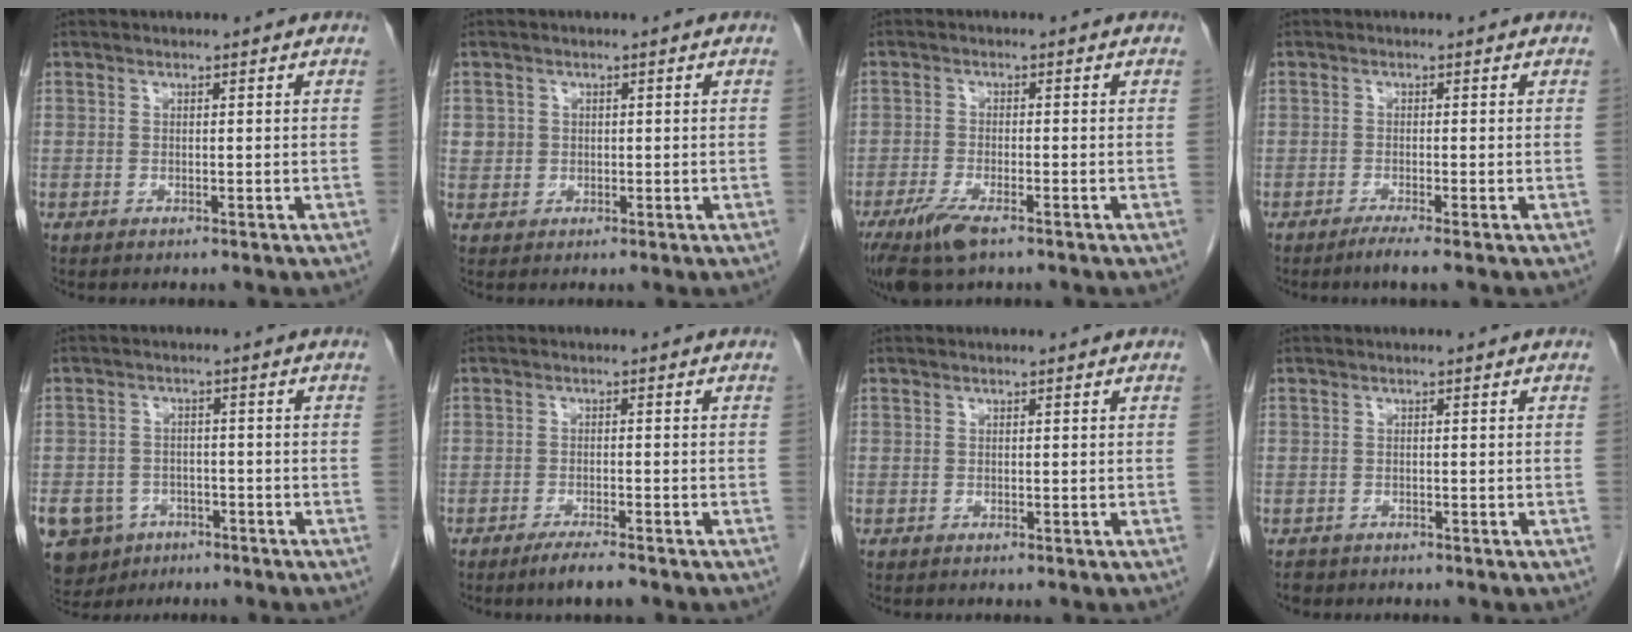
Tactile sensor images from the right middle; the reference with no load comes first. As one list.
[{"total": 2.3, "force": [0.5, 2.3, 0.3], "torque": [0.007, 0.008, 0.010]}, {"total": 6.4, "force": [-4.2, 1.6, 4.6], "torque": [-0.093, -0.016, -0.074]}, {"total": 2.2, "force": [-1.6, -0.6, 1.3], "torque": [-0.033, -0.007, -0.032]}, {"total": 10.2, "force": [-5.7, 7.9, 2.8], "torque": [-0.073, 0.004, -0.083]}, {"total": 3.5, "force": [-2.7, 0.1, 2.3], "torque": [-0.049, -0.009, -0.046]}, {"total": 0.0}, {"total": 1.3, "force": [-1.1, 0.8, 0.1], "torque": [-0.006, 0.000, -0.017]}]